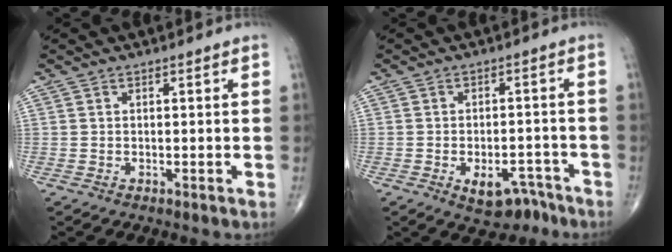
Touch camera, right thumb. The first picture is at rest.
{"total": 7.3, "force": [-4.3, 4.3, 4.1], "torque": [-0.043, 0.033, -0.056]}